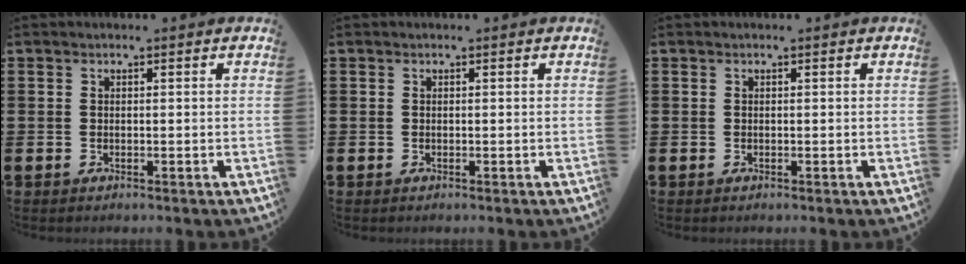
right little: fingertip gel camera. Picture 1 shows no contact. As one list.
[{"total": 0.0}, {"total": 0.0}]